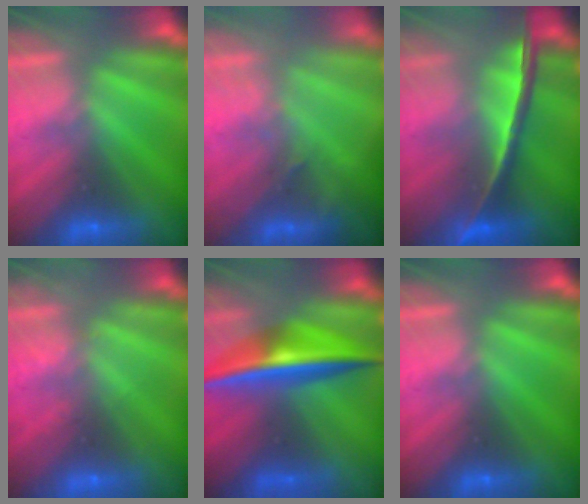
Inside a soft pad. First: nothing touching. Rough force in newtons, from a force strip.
{"total": 2.7}
{"total": 1.5}
{"total": 2.0}
{"total": 7.4}
{"total": 0.0}